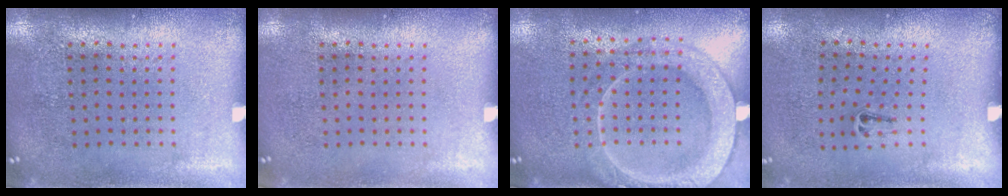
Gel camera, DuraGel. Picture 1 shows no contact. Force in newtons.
{"total": 0.0}
{"total": 2.3, "press": 2.1, "slide": 0.8}
{"total": 0.5, "press": 0.3, "slide": 0.4}